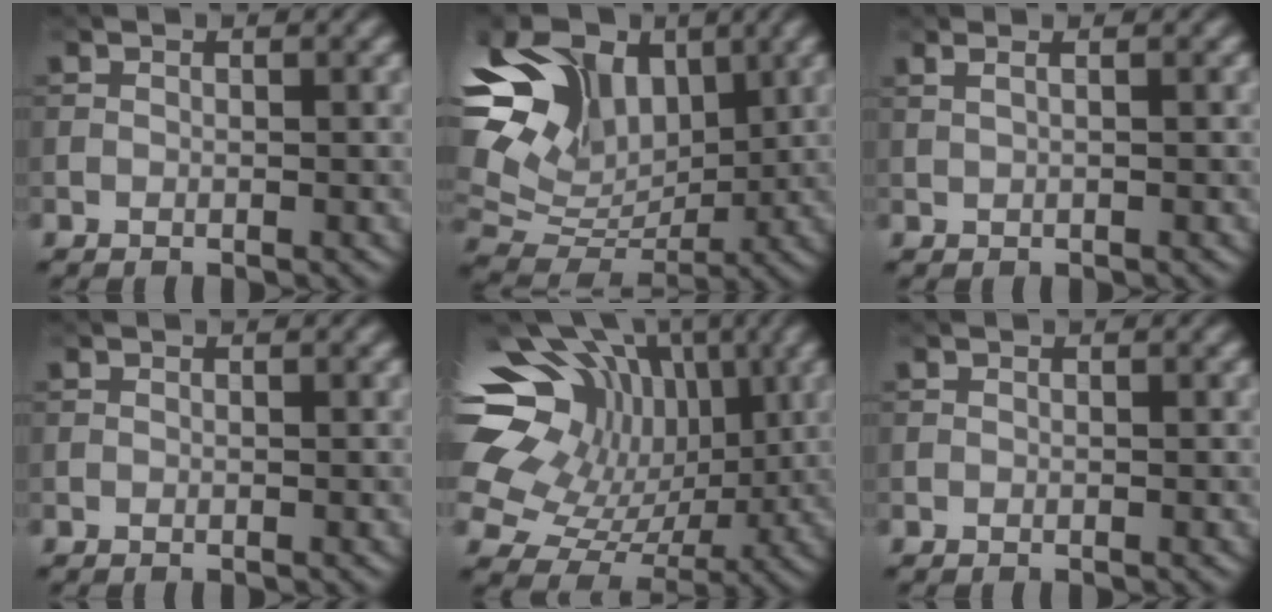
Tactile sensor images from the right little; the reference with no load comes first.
{"total": 11.3, "force": [4.7, 7.7, 6.9], "torque": [-0.137, 0.029, 0.093]}
{"total": 2.6, "force": [1.4, 1.2, 1.8], "torque": [-0.021, 0.018, -0.005]}
{"total": 0.0}
{"total": 16.1, "force": [4.7, 12.0, 9.6], "torque": [-0.209, 0.031, 0.086]}
{"total": 0.0}